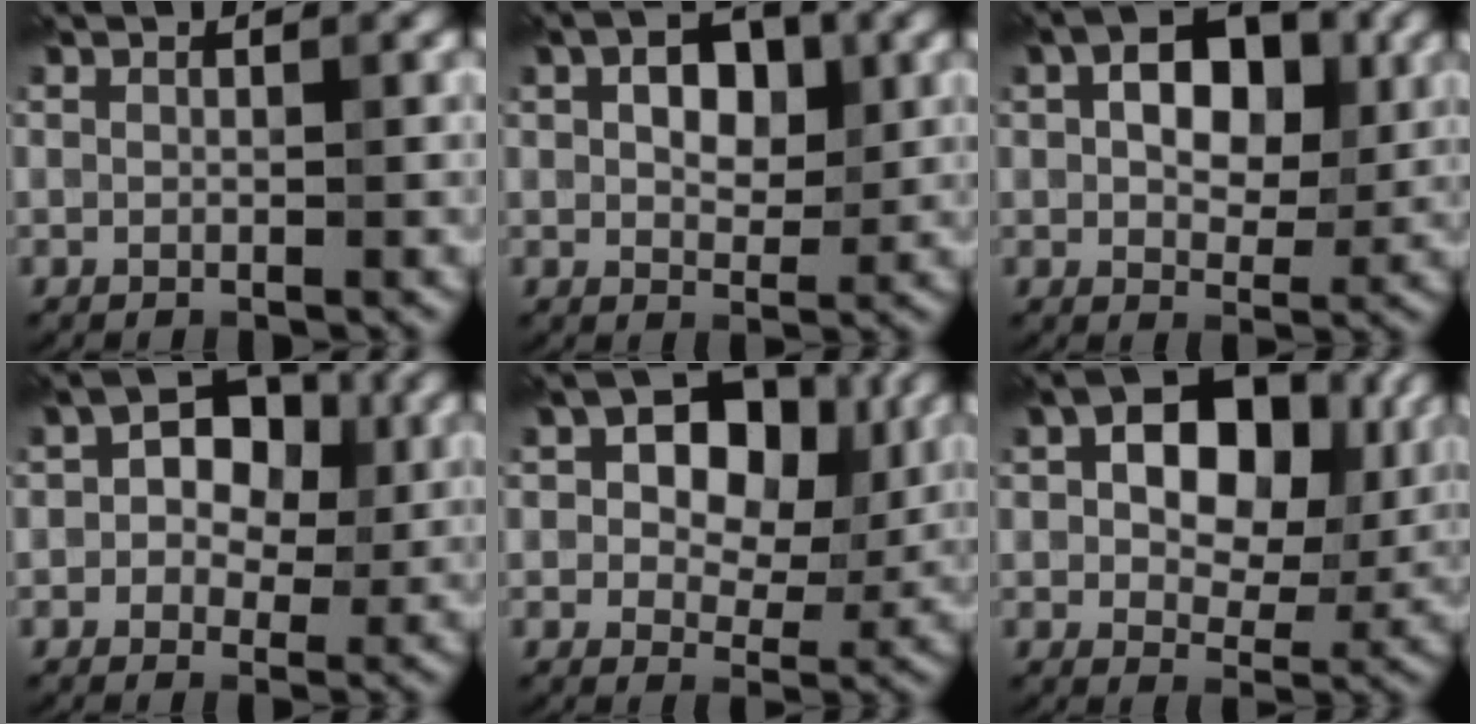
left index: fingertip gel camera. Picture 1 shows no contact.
{"total": 4.5, "force": [1.2, 2.8, 3.3], "torque": [-0.052, 0.005, 0.016]}
{"total": 7.6, "force": [1.8, 4.8, 5.6], "torque": [-0.079, 0.011, 0.015]}
{"total": 6.5, "force": [0.9, 4.6, 4.5], "torque": [-0.040, 0.016, -0.011]}
{"total": 9.1, "force": [2.3, 5.9, 6.5], "torque": [-0.081, 0.006, 0.025]}
{"total": 11.6, "force": [2.9, 7.2, 8.6], "torque": [-0.116, 0.013, 0.038]}